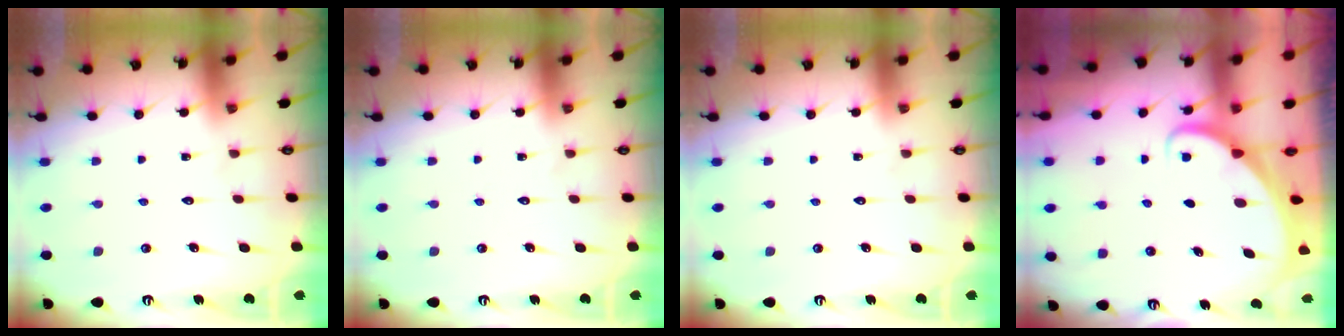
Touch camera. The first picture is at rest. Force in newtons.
{"total": 0.0}
{"total": 0.0}
{"total": 1.6, "press": 1.6, "slide": 0.1}